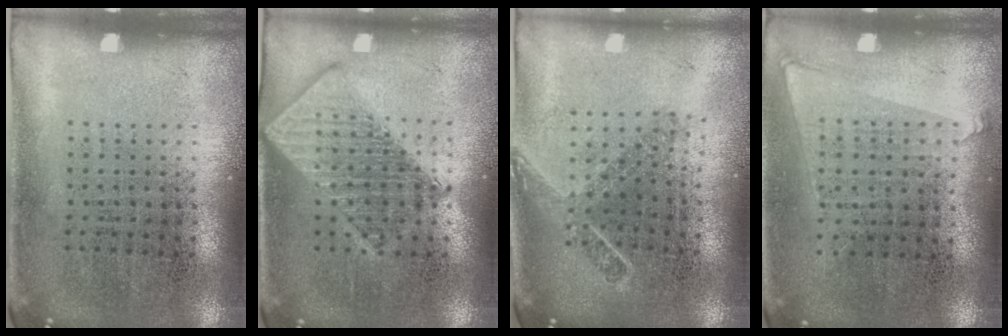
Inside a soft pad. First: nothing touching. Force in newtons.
{"total": 2.6, "press": 2.6, "slide": 0.4}
{"total": 1.8, "press": 1.4, "slide": 1.2}
{"total": 1.1, "press": 1.0, "slide": 0.5}